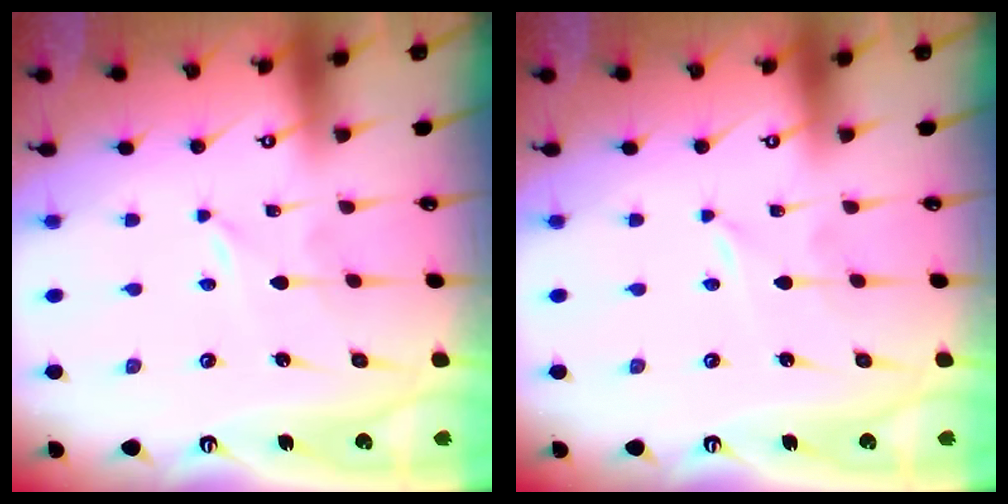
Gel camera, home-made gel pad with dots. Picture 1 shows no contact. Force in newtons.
{"total": 0.0}